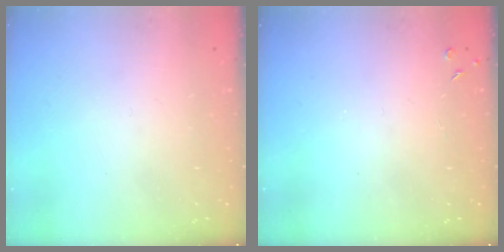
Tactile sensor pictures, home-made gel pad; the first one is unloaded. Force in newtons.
{"total": 2.8, "press": 2.7, "slide": 0.5}